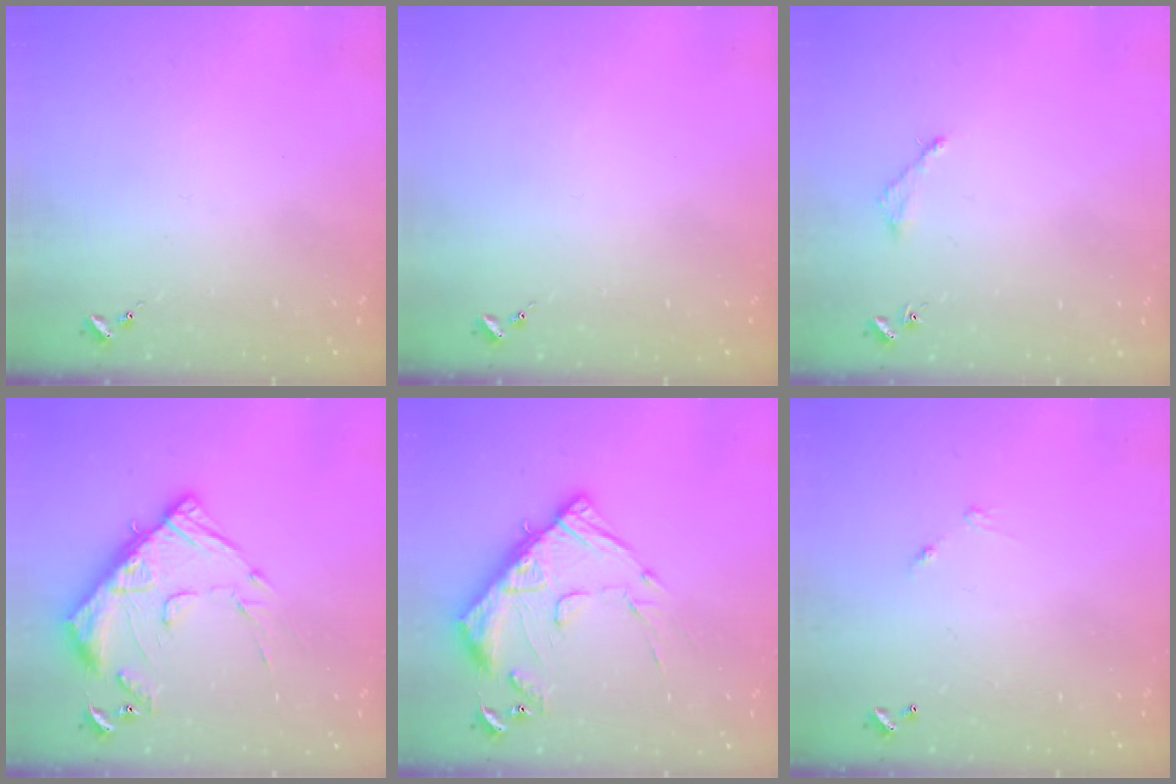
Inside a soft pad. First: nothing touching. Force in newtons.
{"total": 0.0}
{"total": 3.0, "press": 3.0, "slide": 0.4}
{"total": 16.6, "press": 16.6, "slide": 1.4}
{"total": 16.6, "press": 16.6, "slide": 1.4}
{"total": 4.9, "press": 4.9, "slide": 0.3}